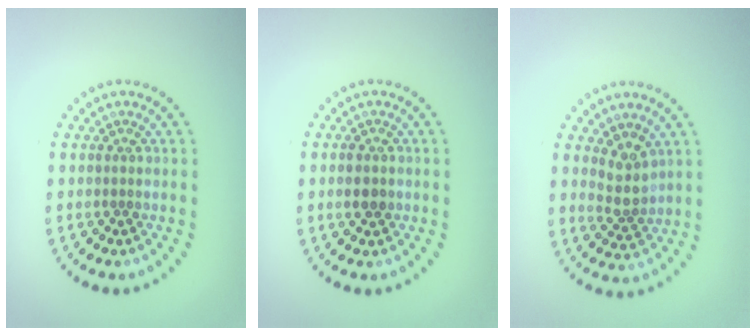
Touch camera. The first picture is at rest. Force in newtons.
{"total": 1.6, "press": 1.6, "slide": 0.2}
{"total": 2.3, "press": 2.0, "slide": 1.2}